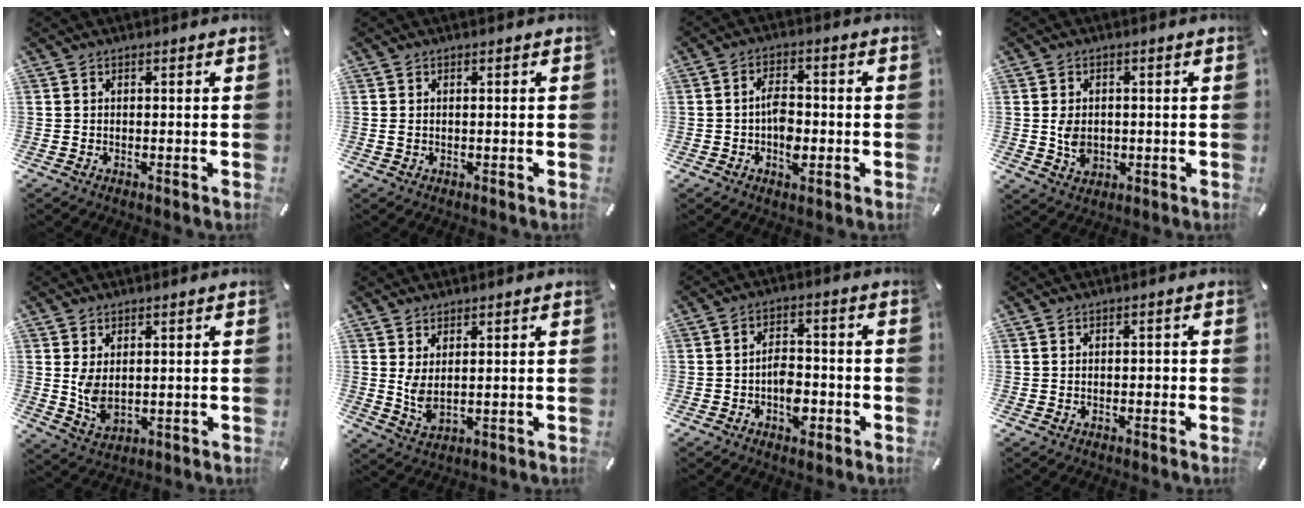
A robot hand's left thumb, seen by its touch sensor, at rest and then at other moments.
{"total": 1.0, "force": [0.0, 0.4, 0.9], "torque": [-0.017, 0.002, -0.001]}
{"total": 6.4, "force": [-1.5, 3.9, 4.8], "torque": [-0.087, 0.005, -0.027]}
{"total": 5.5, "force": [-0.4, 4.3, 3.5], "torque": [-0.068, -0.005, -0.012]}
{"total": 5.4, "force": [1.2, 3.4, 4.0], "torque": [-0.092, -0.006, 0.018]}
{"total": 4.6, "force": [1.6, 2.0, 3.9], "torque": [-0.098, -0.014, 0.027]}
{"total": 6.4, "force": [-2.7, 4.2, 4.1], "torque": [-0.062, 0.012, -0.046]}
{"total": 1.0, "force": [-0.3, 0.6, 0.8], "torque": [-0.016, 0.003, -0.007]}